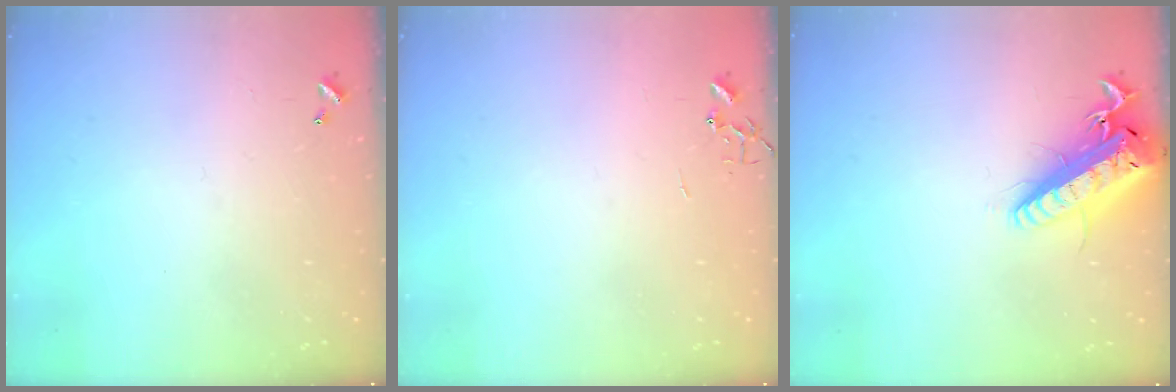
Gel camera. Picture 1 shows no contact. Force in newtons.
{"total": 0.0}
{"total": 19.8, "press": 19.4, "slide": 4.2}